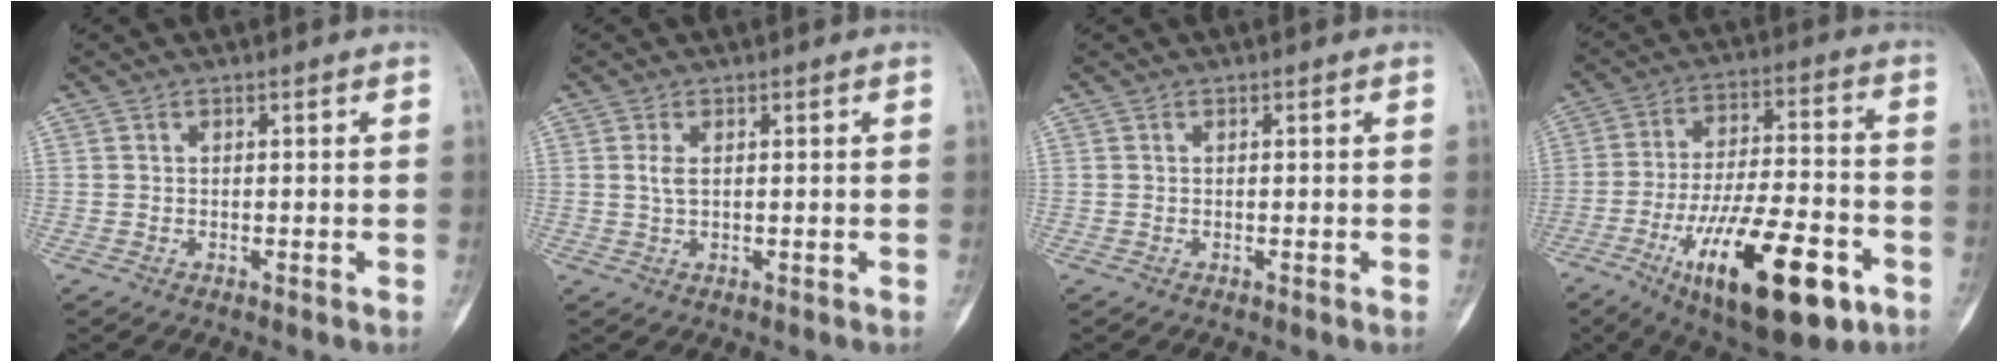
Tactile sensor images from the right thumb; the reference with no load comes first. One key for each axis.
{"total": 1.9, "fx": 0.5, "fy": 0.8, "fz": 1.6, "tx": -0.039, "ty": 0.003, "tz": 0.016}
{"total": 0.0}
{"total": 23.2, "fx": -10.2, "fy": 8.5, "fz": 19.0, "tx": -0.306, "ty": 0.039, "tz": -0.154}